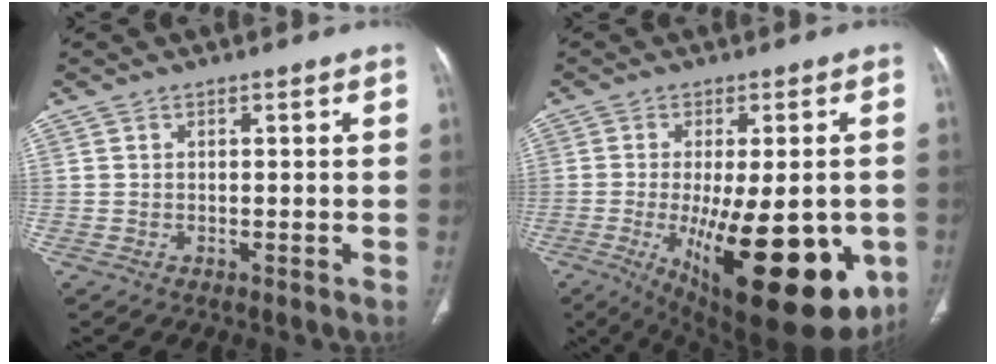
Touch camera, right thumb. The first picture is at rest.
{"total": 25.3, "force": [-7.3, 9.6, 22.3], "torque": [-0.277, -0.032, -0.078]}